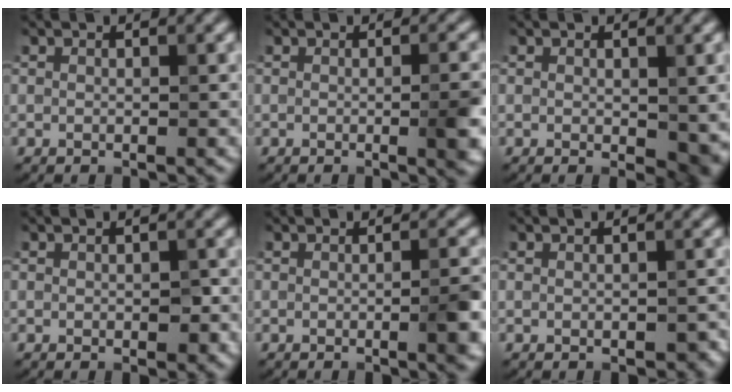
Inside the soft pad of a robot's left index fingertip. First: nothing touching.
{"total": 3.8, "force": [-0.4, 1.0, 3.6], "torque": [-0.040, -0.001, -0.007]}
{"total": 3.9, "force": [-0.1, 2.1, 3.3], "torque": [-0.042, -0.009, 0.002]}
{"total": 1.2, "force": [-0.2, 0.6, 1.0], "torque": [-0.013, -0.001, 0.000]}
{"total": 3.3, "force": [-0.5, 0.7, 3.2], "torque": [-0.036, 0.002, -0.009]}
{"total": 1.1, "force": [-0.5, 0.7, 0.6], "torque": [-0.014, -0.006, -0.003]}